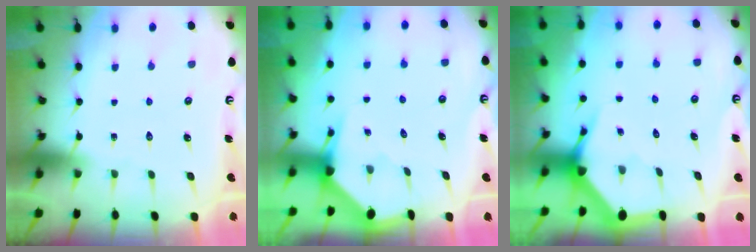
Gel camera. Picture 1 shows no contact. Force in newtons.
{"total": 3.3, "press": 3.2, "slide": 0.3}
{"total": 3.8, "press": 3.8, "slide": 0.5}